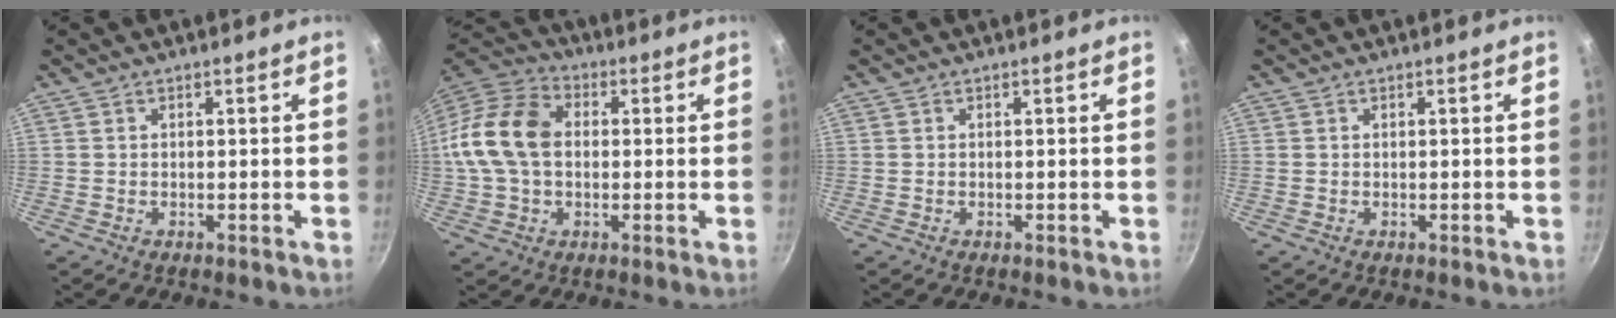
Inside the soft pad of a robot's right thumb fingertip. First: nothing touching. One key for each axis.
{"total": 16.0, "fx": 0.8, "fy": 11.3, "fz": 11.3, "tx": -0.203, "ty": 0.032, "tz": 0.000}
{"total": 0.0}
{"total": 0.0}